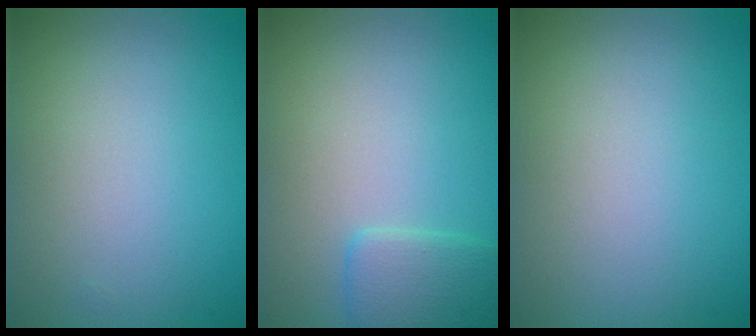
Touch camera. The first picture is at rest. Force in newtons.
{"total": 2.3, "press": 2.3, "slide": 0.2}
{"total": 0.0}